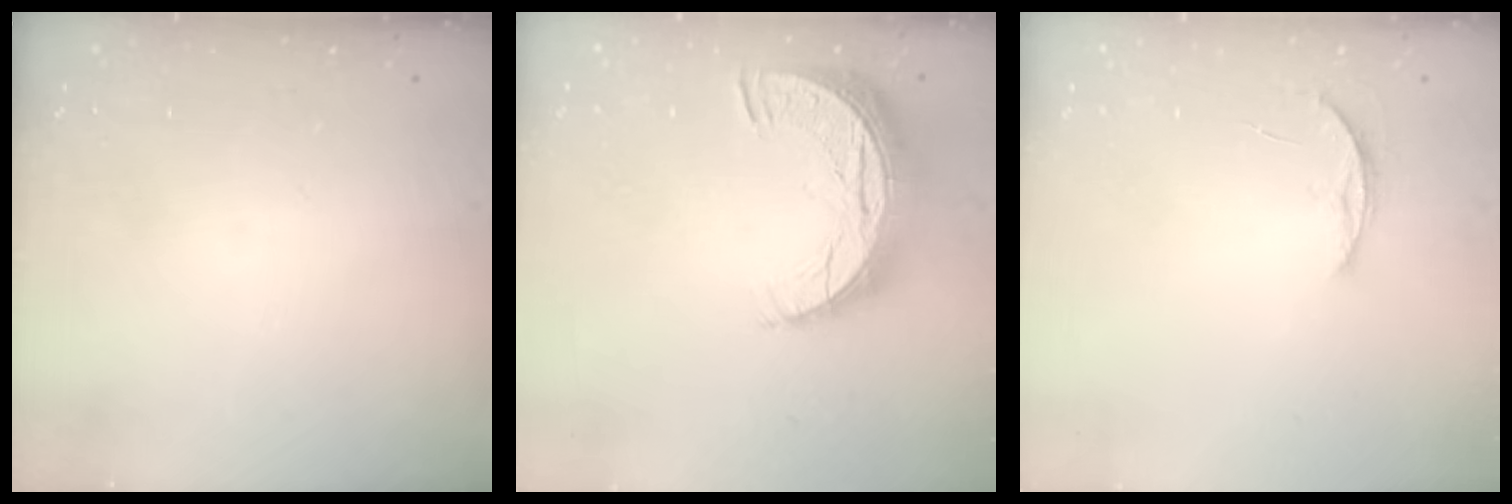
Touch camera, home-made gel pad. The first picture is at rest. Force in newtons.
{"total": 11.6, "press": 11.6, "slide": 0.7}
{"total": 3.7, "press": 3.7, "slide": 0.5}